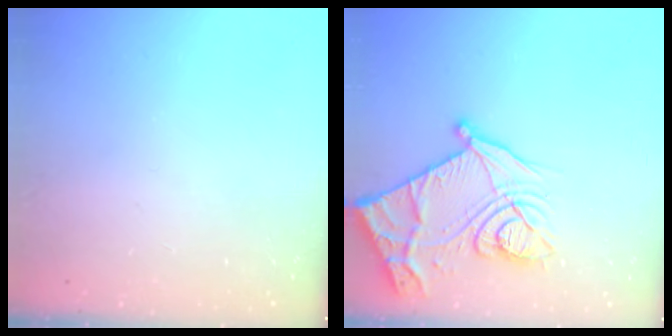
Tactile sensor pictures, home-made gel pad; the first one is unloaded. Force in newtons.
{"total": 22.3, "press": 22.3, "slide": 0.4}